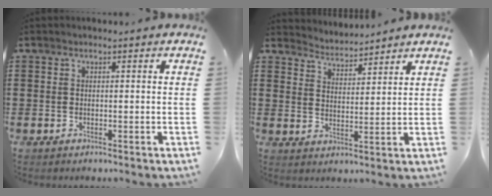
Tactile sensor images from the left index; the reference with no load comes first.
{"total": 3.6, "force": [3.5, 0.1, -0.7], "torque": [-0.003, -0.018, 0.062]}